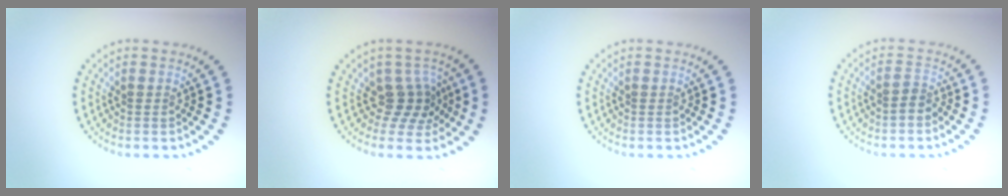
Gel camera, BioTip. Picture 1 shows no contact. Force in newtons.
{"total": 2.9, "press": 2.3, "slide": 1.8}
{"total": 0.0}
{"total": 1.6, "press": 1.3, "slide": 1.0}